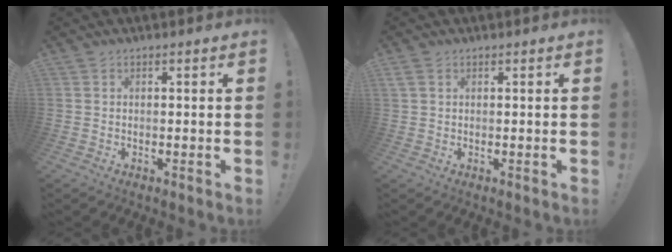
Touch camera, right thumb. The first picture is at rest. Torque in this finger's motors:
{"motor_torque": [0.52, 1.86, 0.94, 0.75, 0.41]}